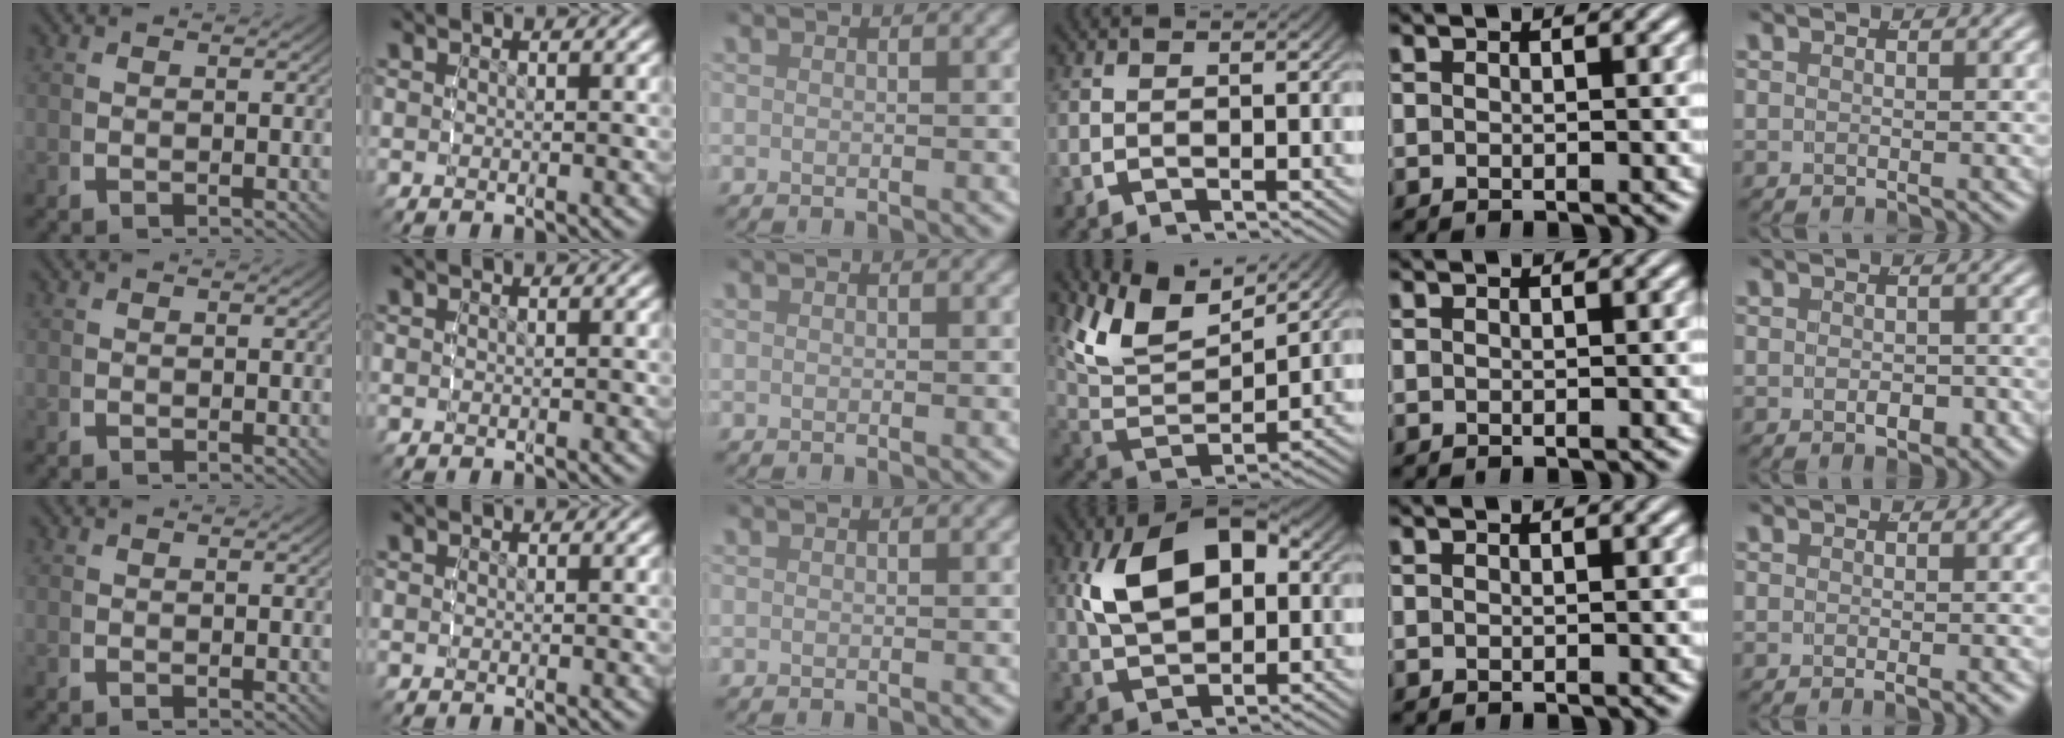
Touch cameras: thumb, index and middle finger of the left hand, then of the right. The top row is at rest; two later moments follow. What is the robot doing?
{"motion": "lift_and_place", "object": "lipstick"}